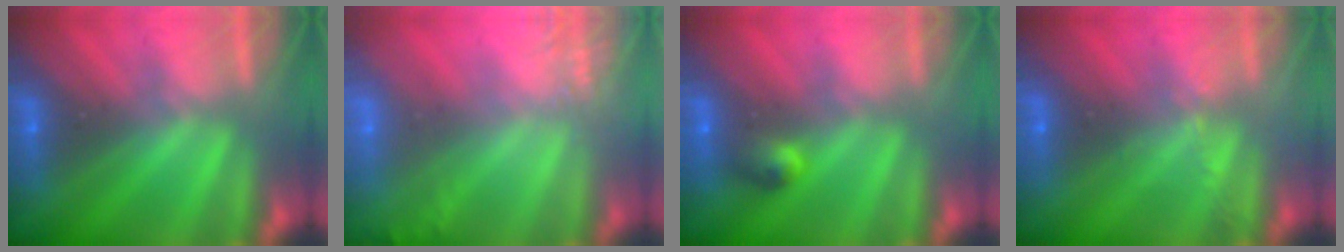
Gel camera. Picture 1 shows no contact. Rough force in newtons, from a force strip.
{"total": 2.4}
{"total": 2.7}
{"total": 2.1}